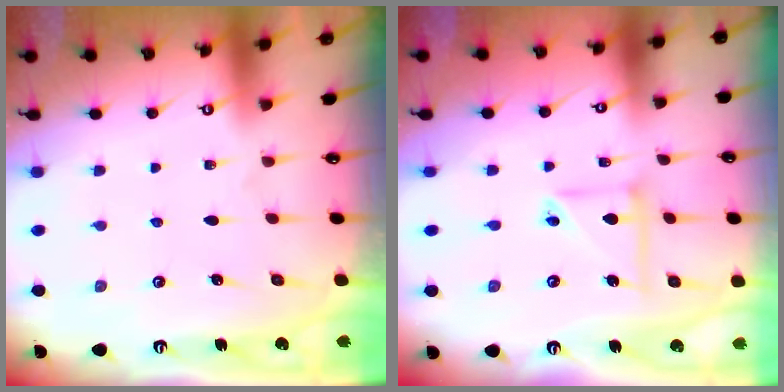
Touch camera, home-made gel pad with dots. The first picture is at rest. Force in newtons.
{"total": 6.8, "press": 6.8, "slide": 0.3}